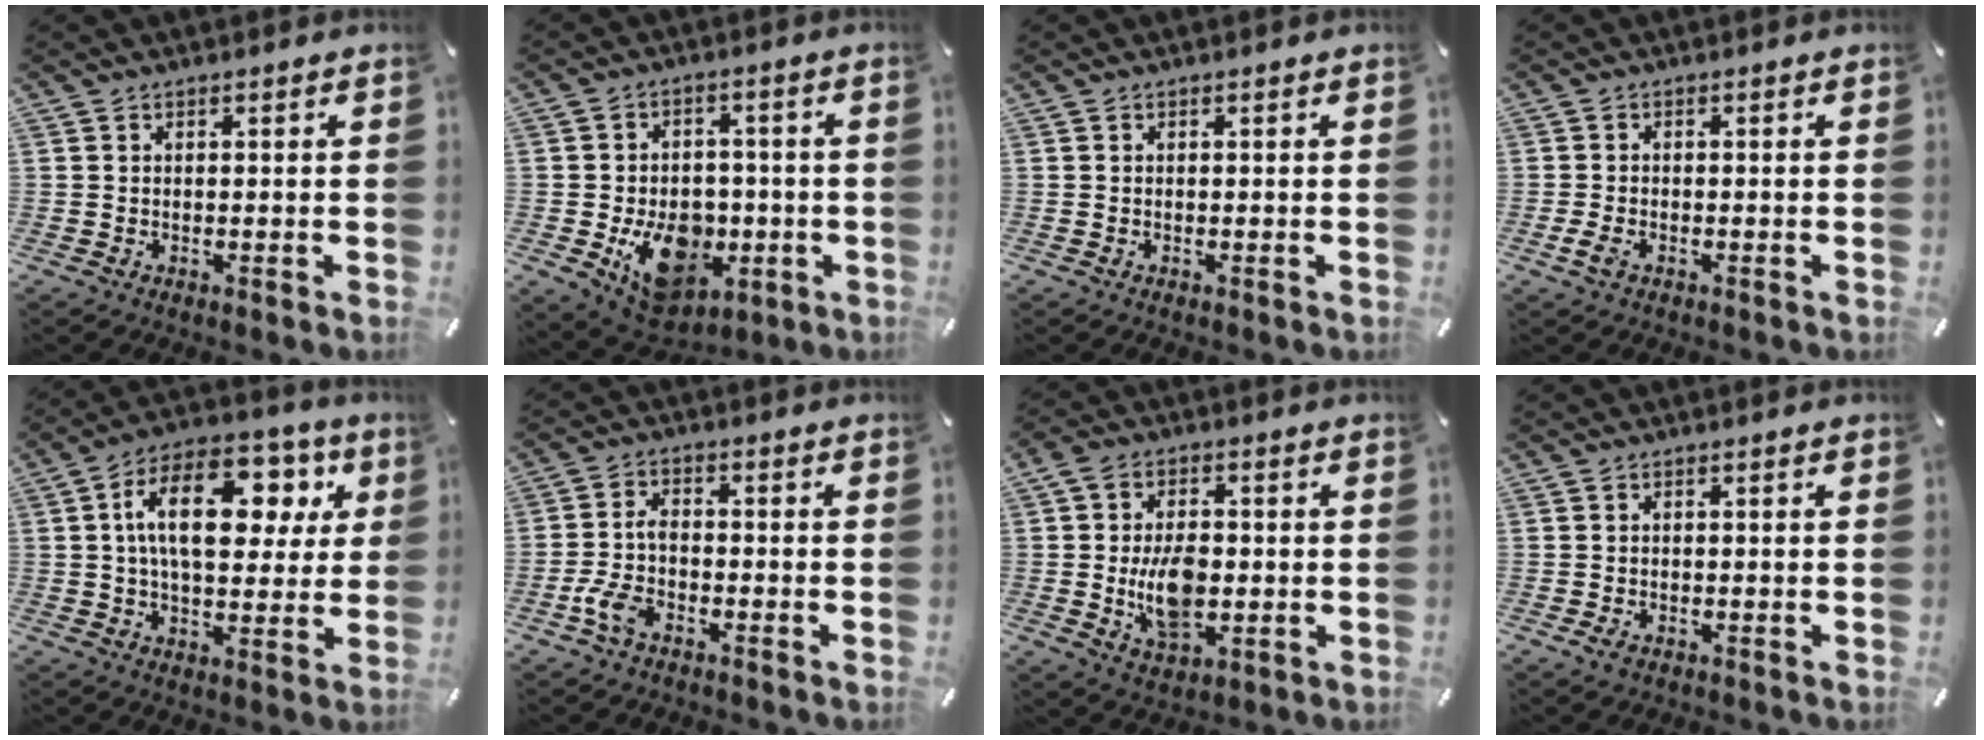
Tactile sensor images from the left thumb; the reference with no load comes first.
{"total": 14.3, "force": [-3.6, 10.7, 8.8], "torque": [-0.125, 0.010, -0.052]}
{"total": 0.0}
{"total": 2.1, "force": [-1.1, 1.0, 1.4], "torque": [-0.037, -0.002, -0.022]}
{"total": 19.1, "force": [5.6, 11.0, 14.6], "torque": [-0.235, -0.004, 0.094]}
{"total": 5.9, "force": [-2.8, 3.2, 4.0], "torque": [-0.098, 0.012, -0.059]}
{"total": 11.4, "force": [-1.0, 7.3, 8.7], "torque": [-0.155, -0.001, -0.017]}
{"total": 1.3, "force": [-0.7, 0.9, 0.8], "torque": [-0.014, 0.002, -0.012]}